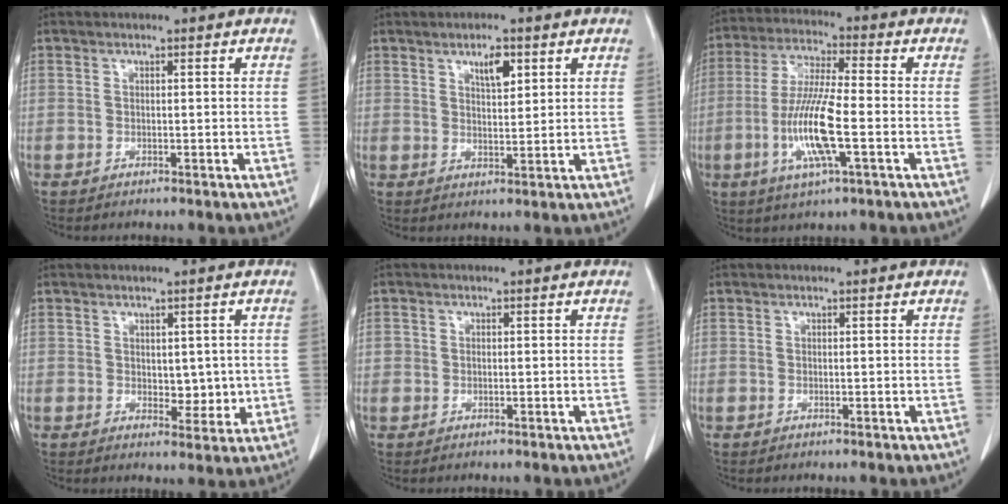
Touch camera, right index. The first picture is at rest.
{"total": 3.9, "force": [2.1, 1.3, 3.0], "torque": [-0.052, -0.003, 0.037]}
{"total": 12.1, "force": [-3.1, 1.3, 11.6], "torque": [-0.237, -0.012, -0.062]}
{"total": 3.9, "force": [0.3, 2.3, 3.2], "torque": [-0.032, -0.007, 0.013]}
{"total": 1.2, "force": [0.0, 1.2, 0.3], "torque": [0.000, 0.005, 0.000]}
{"total": 0.0}